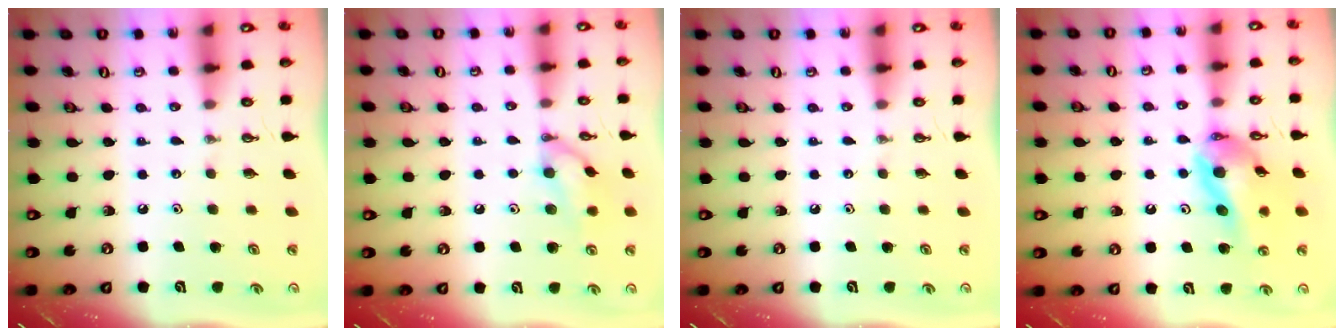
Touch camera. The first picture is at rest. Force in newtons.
{"total": 10.7, "press": 10.7, "slide": 0.3}
{"total": 0.0}
{"total": 13.3, "press": 13.2, "slide": 1.7}